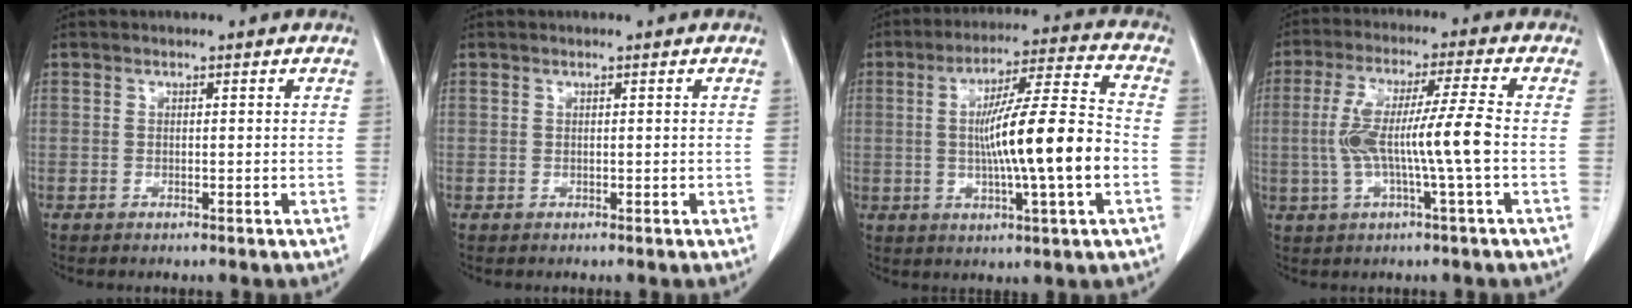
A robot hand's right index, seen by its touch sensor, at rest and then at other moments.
{"total": 0.0}
{"total": 15.3, "force": [-1.9, 0.1, 15.2], "torque": [-0.253, 0.004, -0.034]}
{"total": 10.1, "force": [-1.2, -0.6, 10.0], "torque": [-0.198, 0.016, -0.021]}